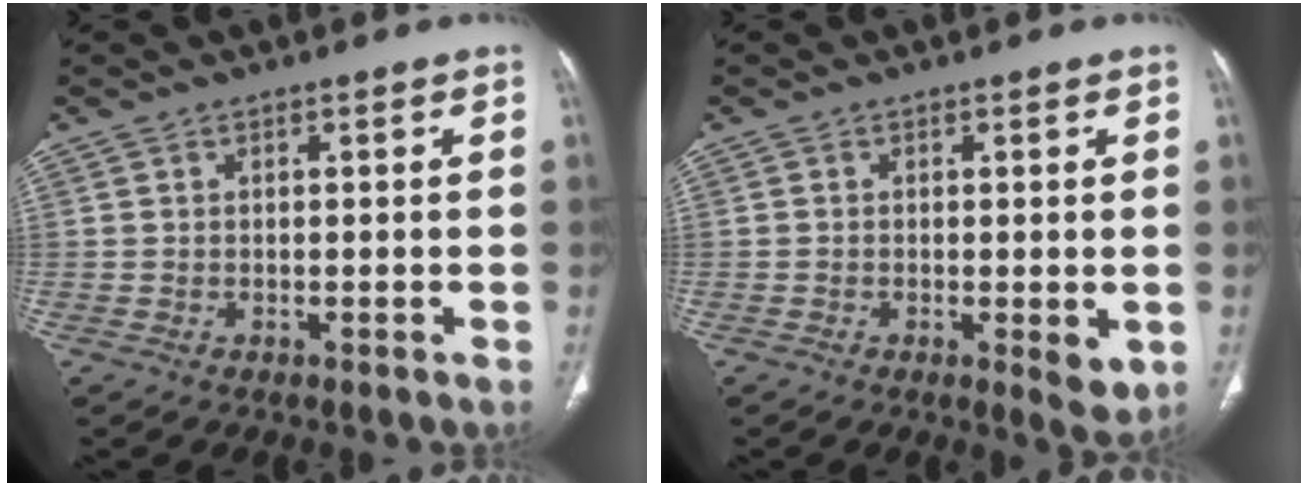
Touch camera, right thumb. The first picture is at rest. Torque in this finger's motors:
{"motor_torque": [0.40, 1.31, -0.21, 0.07, 0.12]}